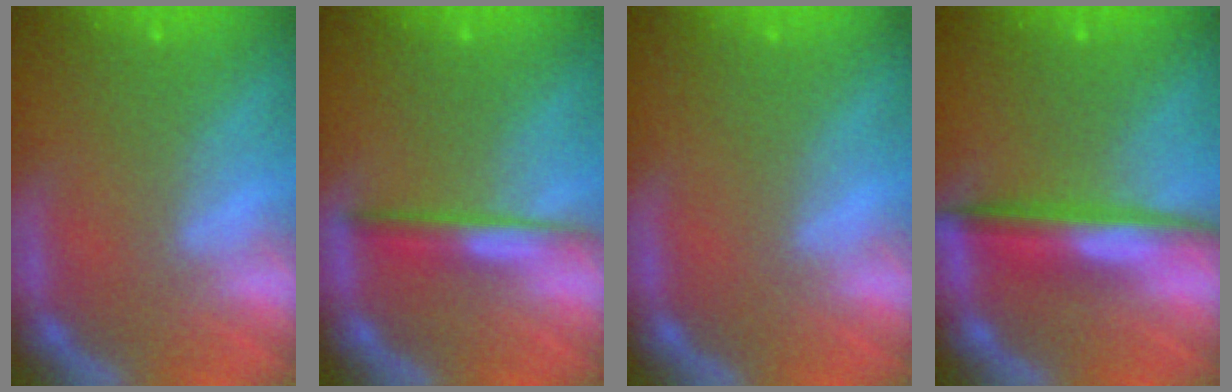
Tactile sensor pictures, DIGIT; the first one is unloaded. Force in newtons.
{"total": 3.0}
{"total": 0.0}
{"total": 5.0}